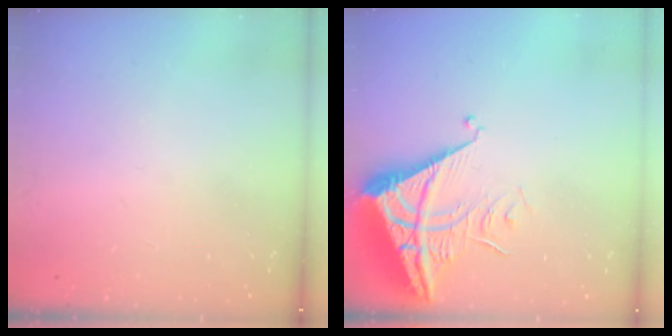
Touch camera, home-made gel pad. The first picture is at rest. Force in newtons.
{"total": 7.0, "press": 7.0, "slide": 0.8}